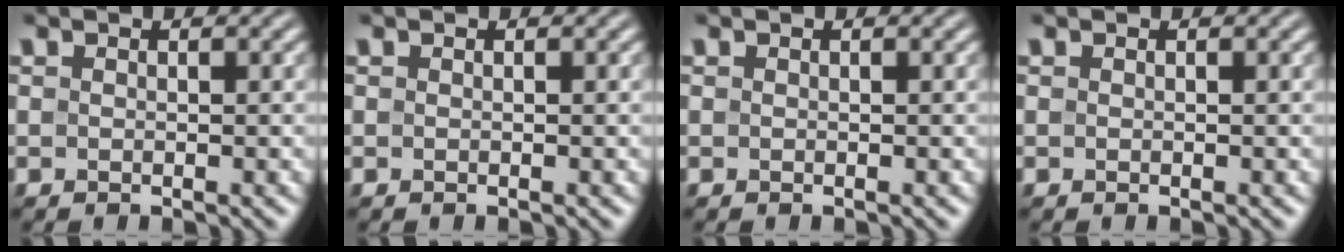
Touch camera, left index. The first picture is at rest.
{"total": 0.0}
{"total": 0.0}
{"total": 0.0}